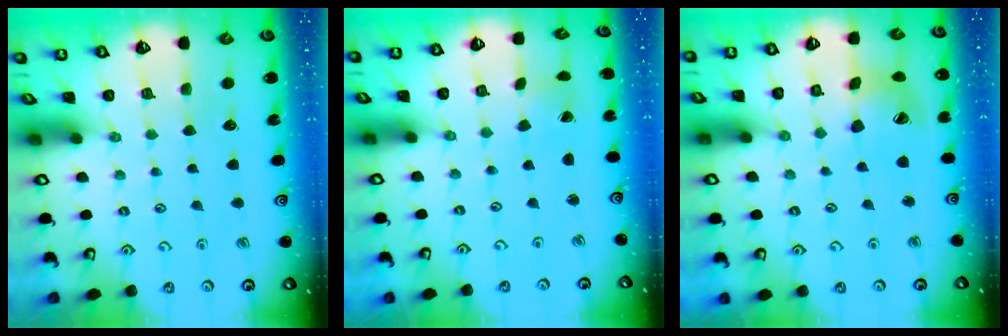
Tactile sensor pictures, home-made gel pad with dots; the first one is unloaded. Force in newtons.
{"total": 0.6, "press": 0.5, "slide": 0.2}
{"total": 14.2, "press": 14.1, "slide": 2.0}